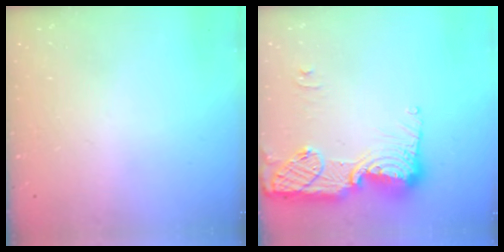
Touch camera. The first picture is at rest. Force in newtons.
{"total": 16.5, "press": 16.5, "slide": 1.1}